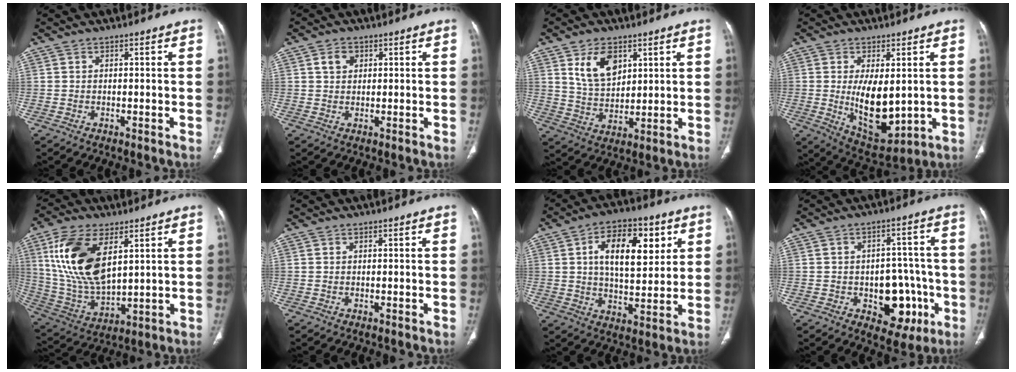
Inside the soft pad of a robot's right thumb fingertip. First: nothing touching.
{"total": 2.9, "force": [1.1, 2.2, 1.5], "torque": [-0.019, 0.001, 0.020]}
{"total": 9.2, "force": [4.3, 5.7, 5.9], "torque": [-0.086, -0.024, 0.089]}
{"total": 12.1, "force": [0.0, 5.8, 10.7], "torque": [-0.153, -0.027, 0.024]}
{"total": 17.8, "force": [6.5, 9.0, 14.0], "torque": [-0.269, -0.022, 0.134]}
{"total": 0.0}
{"total": 14.5, "force": [4.5, 7.6, 11.5], "torque": [-0.149, -0.010, 0.072]}
{"total": 11.7, "force": [-3.6, 7.6, 8.1], "torque": [-0.060, 0.028, -0.037]}